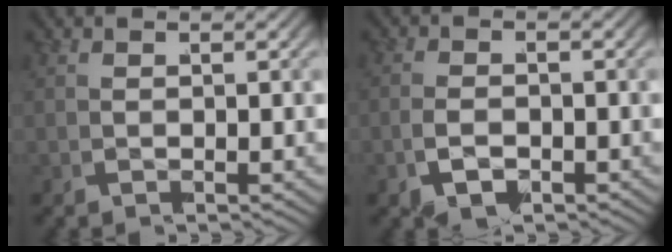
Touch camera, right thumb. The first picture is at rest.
{"total": 2.8, "force": [-1.9, 1.7, 1.2], "torque": [-0.036, -0.010, -0.033]}